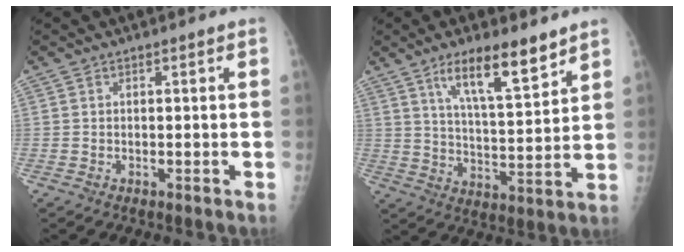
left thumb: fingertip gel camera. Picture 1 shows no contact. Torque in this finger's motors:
{"motor_torque": [0.45, -0.01, 0.89, -0.45, 0.11]}